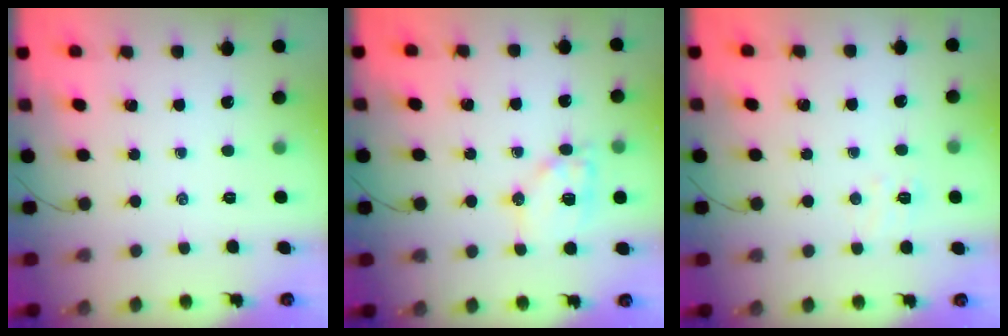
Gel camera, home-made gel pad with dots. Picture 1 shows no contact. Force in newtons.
{"total": 12.9, "press": 12.8, "slide": 1.8}
{"total": 3.8, "press": 3.6, "slide": 1.1}